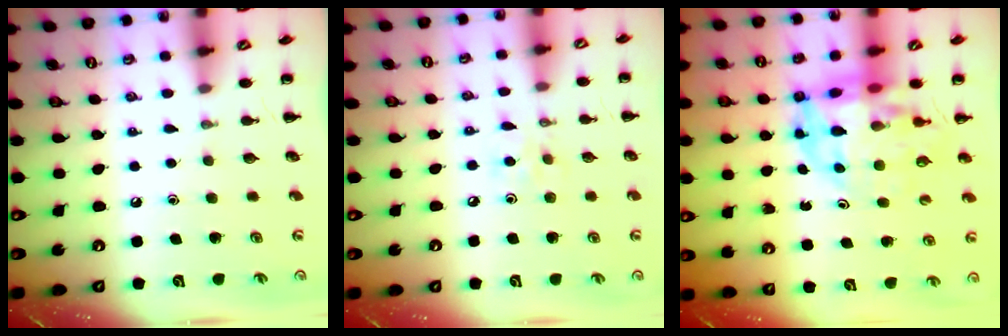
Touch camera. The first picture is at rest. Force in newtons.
{"total": 3.0, "press": 2.9, "slide": 0.9}
{"total": 12.6, "press": 12.0, "slide": 3.8}